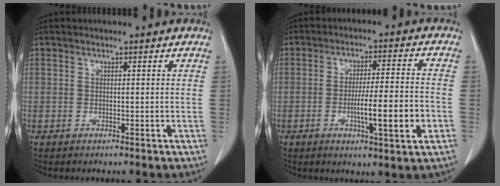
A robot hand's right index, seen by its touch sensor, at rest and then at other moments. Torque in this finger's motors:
{"motor_torque": [1.19, -0.78, 0.68, 0.15]}